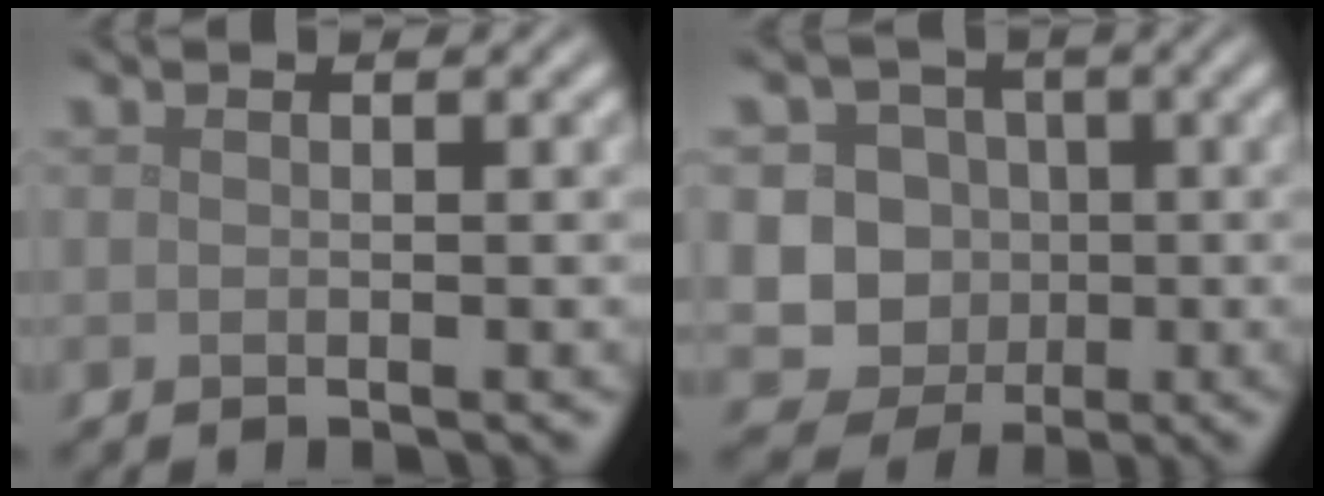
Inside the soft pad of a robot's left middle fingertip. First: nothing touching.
{"total": 9.4, "force": [-0.4, 9.0, 2.8], "torque": [-0.052, 0.024, -0.039]}